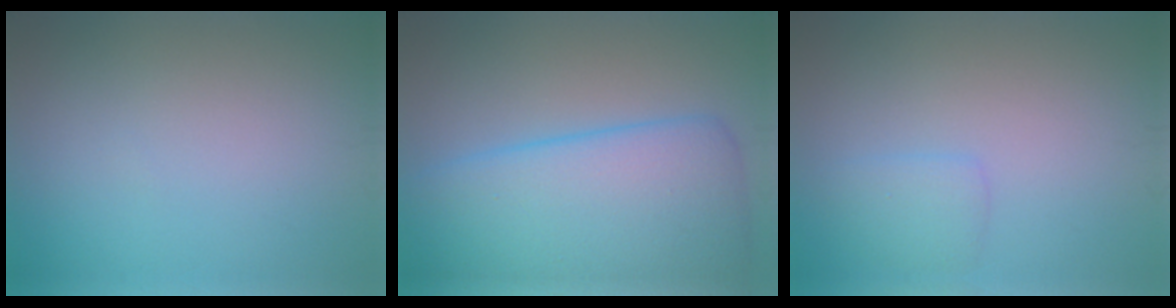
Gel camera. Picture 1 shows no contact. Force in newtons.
{"total": 10.5, "press": 10.5, "slide": 0.4}
{"total": 1.6, "press": 1.6, "slide": 0.1}